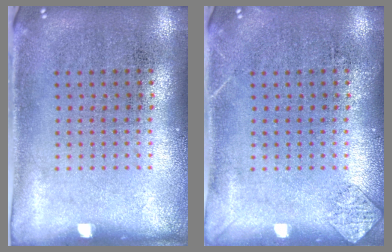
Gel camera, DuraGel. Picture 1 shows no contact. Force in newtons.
{"total": 1.1, "press": 1.1, "slide": 0.1}